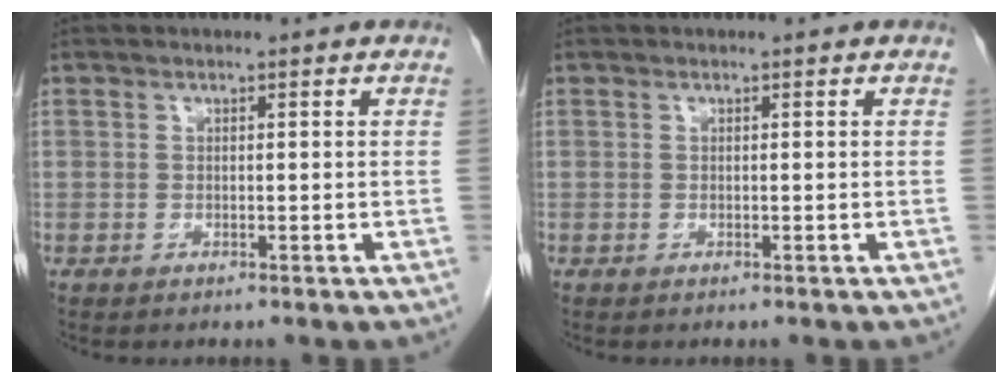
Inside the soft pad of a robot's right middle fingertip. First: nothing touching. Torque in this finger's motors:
{"motor_torque": [0.00, 0.00, 0.00, 0.00]}